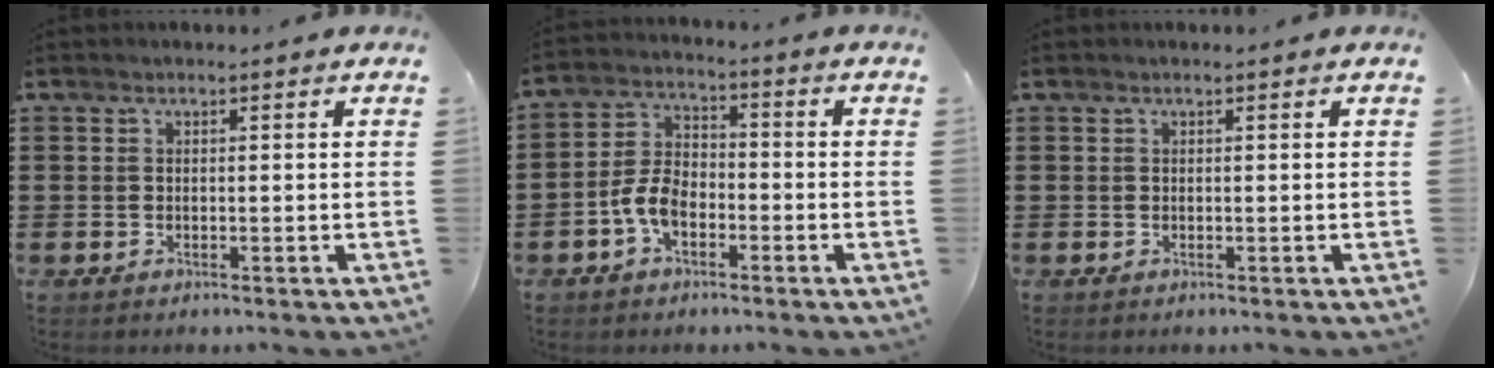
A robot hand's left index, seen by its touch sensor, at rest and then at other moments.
{"total": 5.9, "force": [-2.8, 3.3, 4.0], "torque": [-0.105, 0.004, -0.061]}
{"total": 0.0}